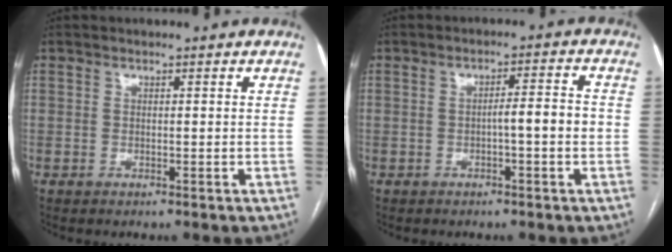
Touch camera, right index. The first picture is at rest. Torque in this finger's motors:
{"motor_torque": [0.32, 0.15, 0.30, 0.06]}